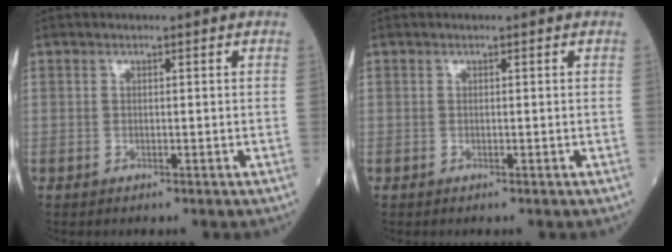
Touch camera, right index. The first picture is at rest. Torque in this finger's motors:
{"motor_torque": [0.00, 0.00, 0.00, -0.01]}